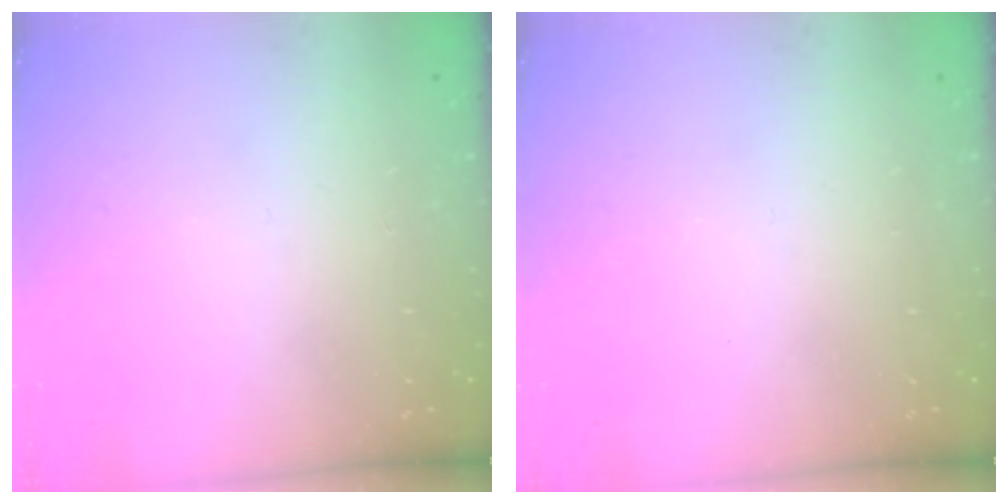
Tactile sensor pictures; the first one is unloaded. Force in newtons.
{"total": 0.0}